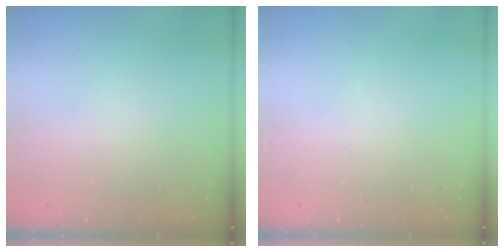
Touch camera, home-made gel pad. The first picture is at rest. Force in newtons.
{"total": 0.0}